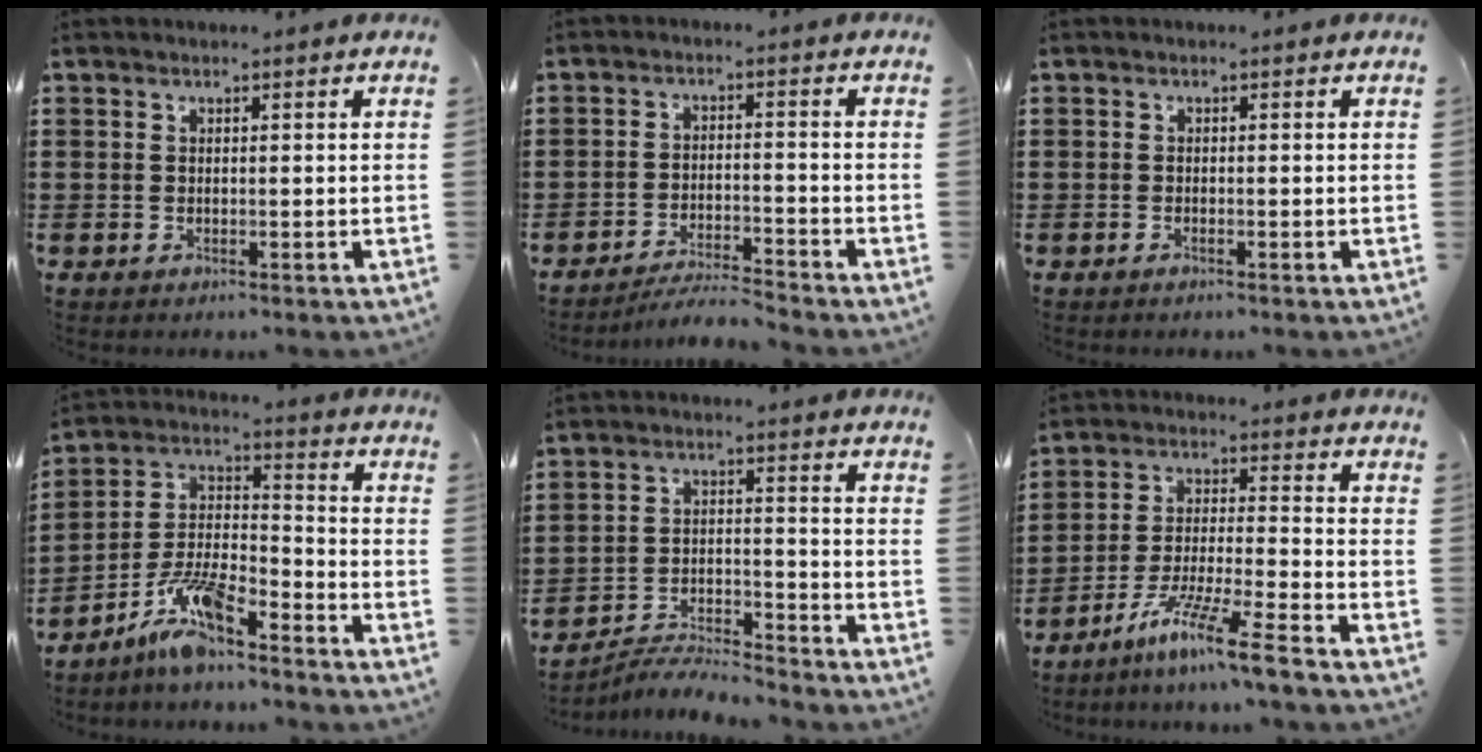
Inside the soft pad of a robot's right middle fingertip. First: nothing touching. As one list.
[{"total": 4.1, "force": [-3.9, 0.0, 1.1], "torque": [-0.020, 0.000, -0.080]}, {"total": 0.6, "force": [-0.4, 0.0, 0.4], "torque": [-0.009, -0.004, -0.006]}, {"total": 9.3, "force": [-7.2, 1.9, 5.6], "torque": [-0.133, -0.002, -0.142]}, {"total": 5.4, "force": [-5.3, 0.2, 1.0], "torque": [-0.024, 0.001, -0.109]}, {"total": 9.1, "force": [-7.4, -0.5, 5.3], "torque": [-0.109, -0.011, -0.146]}]